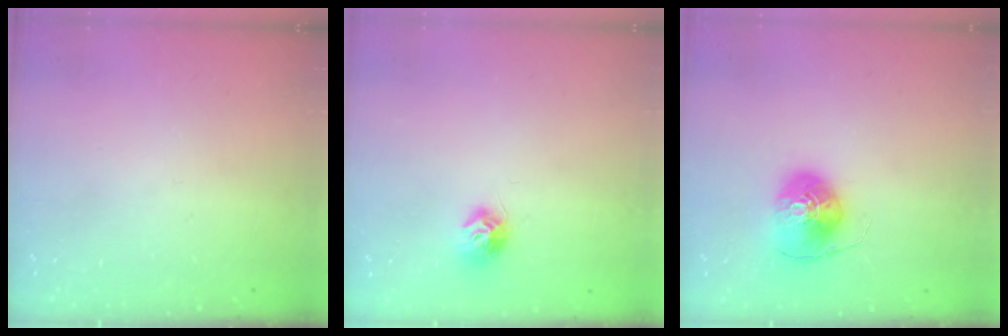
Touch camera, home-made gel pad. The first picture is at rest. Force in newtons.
{"total": 8.0, "press": 8.0, "slide": 0.5}
{"total": 9.8, "press": 9.7, "slide": 1.4}